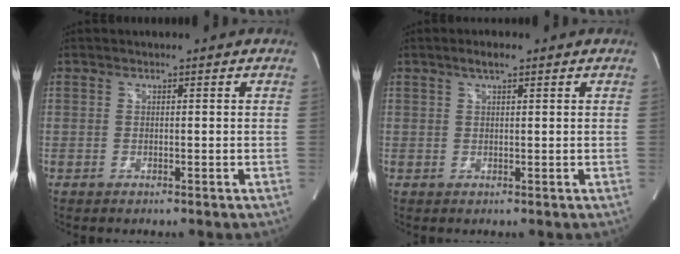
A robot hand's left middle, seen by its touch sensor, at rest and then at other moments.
{"total": 1.9, "force": [1.3, 0.5, 1.4], "torque": [-0.026, 0.006, 0.023]}